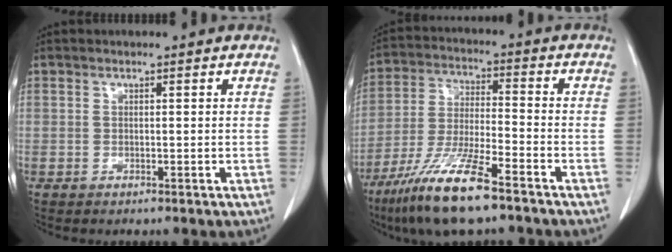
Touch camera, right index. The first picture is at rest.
{"total": 13.0, "force": [-8.8, 1.3, 9.6], "torque": [-0.196, -0.031, -0.164]}